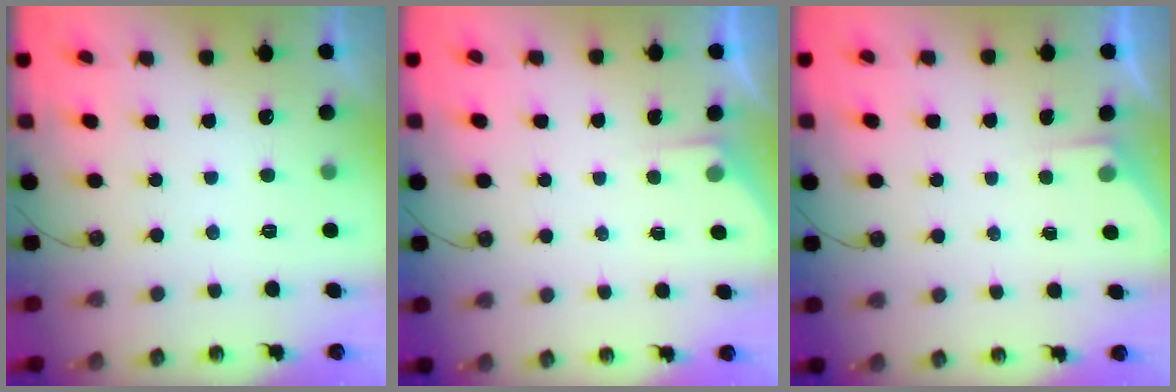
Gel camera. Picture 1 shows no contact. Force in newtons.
{"total": 2.7, "press": 2.7, "slide": 0.4}
{"total": 2.7, "press": 2.7, "slide": 0.4}